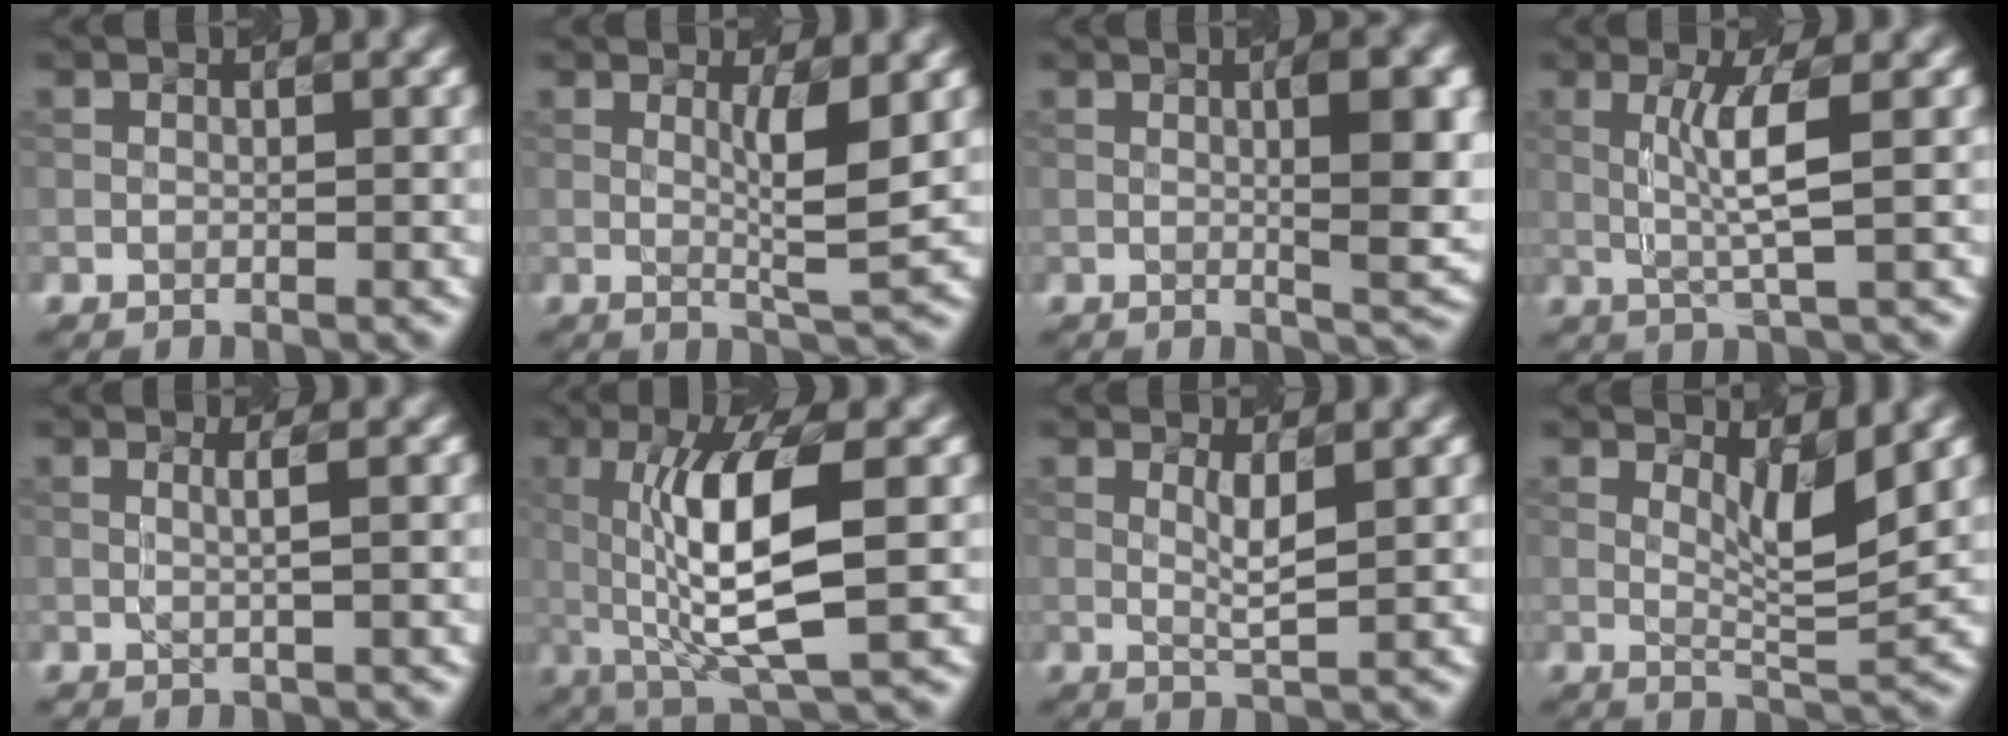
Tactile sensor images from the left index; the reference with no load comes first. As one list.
[{"total": 3.5, "force": [0.5, 0.3, 3.4], "torque": [-0.056, -0.007, 0.020]}, {"total": 6.5, "force": [0.6, 1.3, 6.3], "torque": [-0.077, 0.004, 0.019]}, {"total": 3.5, "force": [0.4, 0.0, 3.4], "torque": [-0.077, 0.002, 0.024]}, {"total": 1.3, "force": [0.2, 0.2, 1.3], "torque": [-0.025, 0.007, 0.003]}, {"total": 8.7, "force": [0.1, 2.1, 8.5], "torque": [-0.148, 0.001, 0.015]}, {"total": 1.8, "force": [0.5, 0.1, 1.8], "torque": [-0.036, -0.005, 0.018]}, {"total": 3.4, "force": [1.5, 0.5, 3.1], "torque": [-0.056, -0.010, 0.037]}]